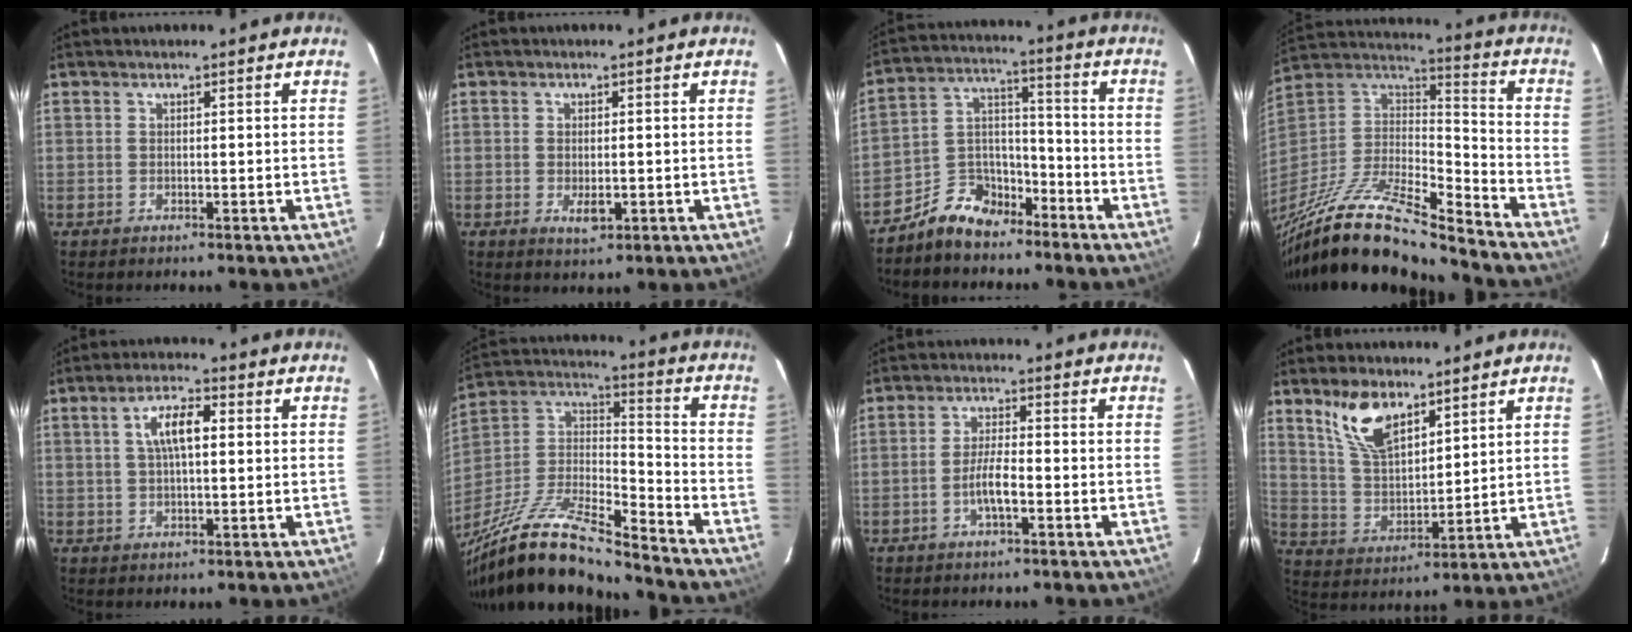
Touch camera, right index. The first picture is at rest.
{"total": 3.4, "force": [-1.0, 1.6, 2.9], "torque": [-0.052, -0.007, -0.012]}
{"total": 10.1, "force": [-7.5, 5.7, 3.6], "torque": [-0.077, 0.048, -0.130]}
{"total": 24.0, "force": [-19.2, 5.2, 13.5], "torque": [-0.269, -0.032, -0.339]}
{"total": 6.4, "force": [1.4, 2.3, 5.8], "torque": [-0.110, 0.015, 0.027]}
{"total": 24.5, "force": [-19.9, 5.4, 13.3], "torque": [-0.261, -0.020, -0.348]}
{"total": 4.8, "force": [-2.0, 0.8, 4.2], "torque": [-0.087, 0.002, -0.038]}
{"total": 10.4, "force": [6.9, 4.5, 6.3], "torque": [-0.121, 0.010, 0.142]}